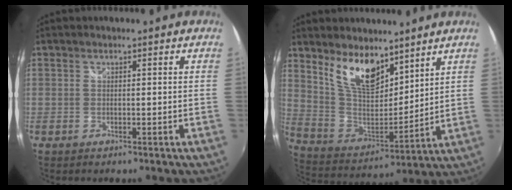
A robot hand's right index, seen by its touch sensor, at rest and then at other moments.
{"total": 13.2, "force": [8.7, 5.9, 7.9], "torque": [-0.154, -0.003, 0.176]}